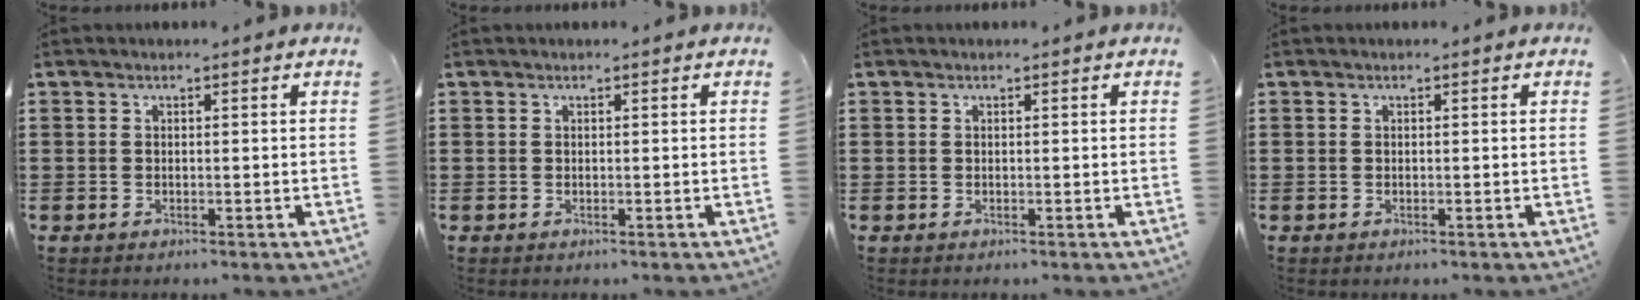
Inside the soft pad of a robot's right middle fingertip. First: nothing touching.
{"total": 0.0}
{"total": 0.0}
{"total": 0.0}